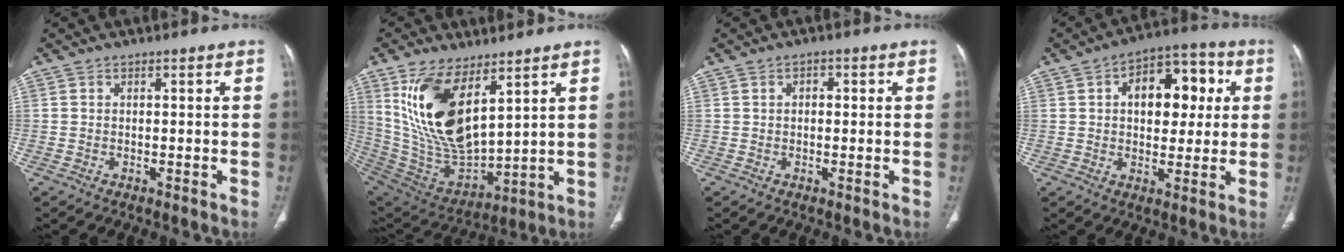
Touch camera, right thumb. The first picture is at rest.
{"total": 19.1, "force": [8.3, 8.6, 14.9], "torque": [-0.276, -0.040, 0.184]}
{"total": 1.7, "force": [0.4, 1.1, 1.2], "torque": [-0.016, 0.005, 0.004]}
{"total": 13.9, "force": [3.1, 8.5, 10.5], "torque": [-0.104, 0.018, 0.040]}